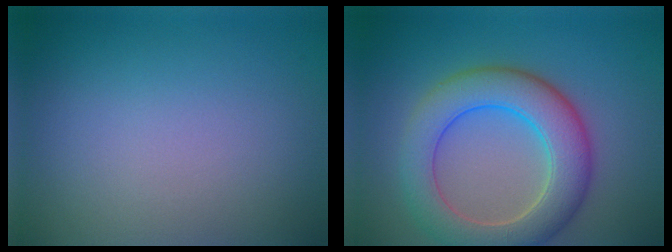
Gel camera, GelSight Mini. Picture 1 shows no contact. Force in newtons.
{"total": 7.4, "press": 7.3, "slide": 0.3}